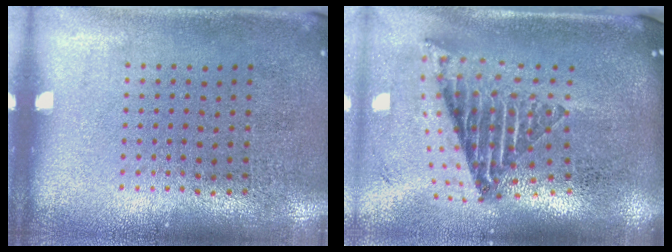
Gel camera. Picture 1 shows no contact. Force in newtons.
{"total": 2.7, "press": 1.8, "slide": 2.0}